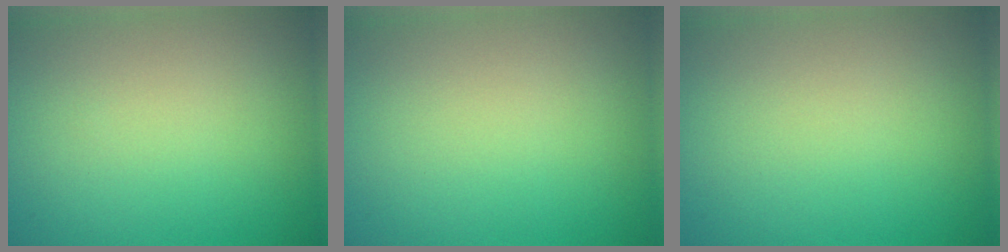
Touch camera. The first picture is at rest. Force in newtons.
{"total": 0.0}
{"total": 0.0}